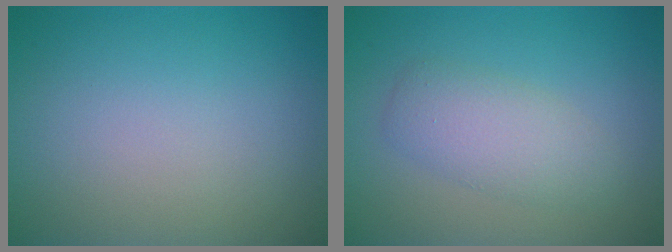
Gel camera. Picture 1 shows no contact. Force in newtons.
{"total": 3.2, "press": 3.2, "slide": 0.1}